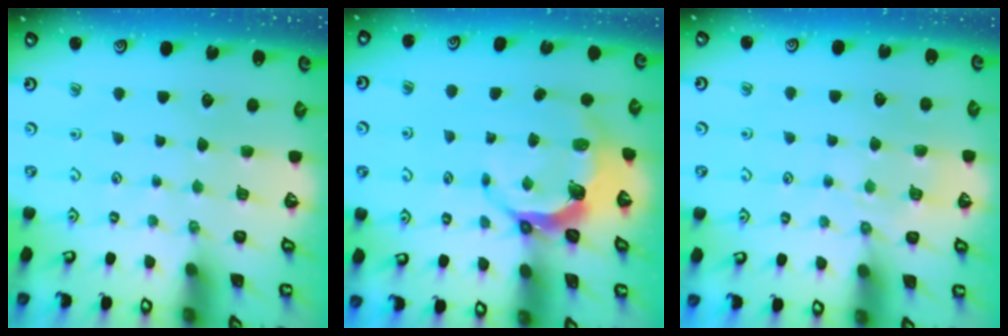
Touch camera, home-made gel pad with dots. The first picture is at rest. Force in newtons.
{"total": 6.6, "press": 5.1, "slide": 4.2}
{"total": 6.1, "press": 6.1, "slide": 0.9}